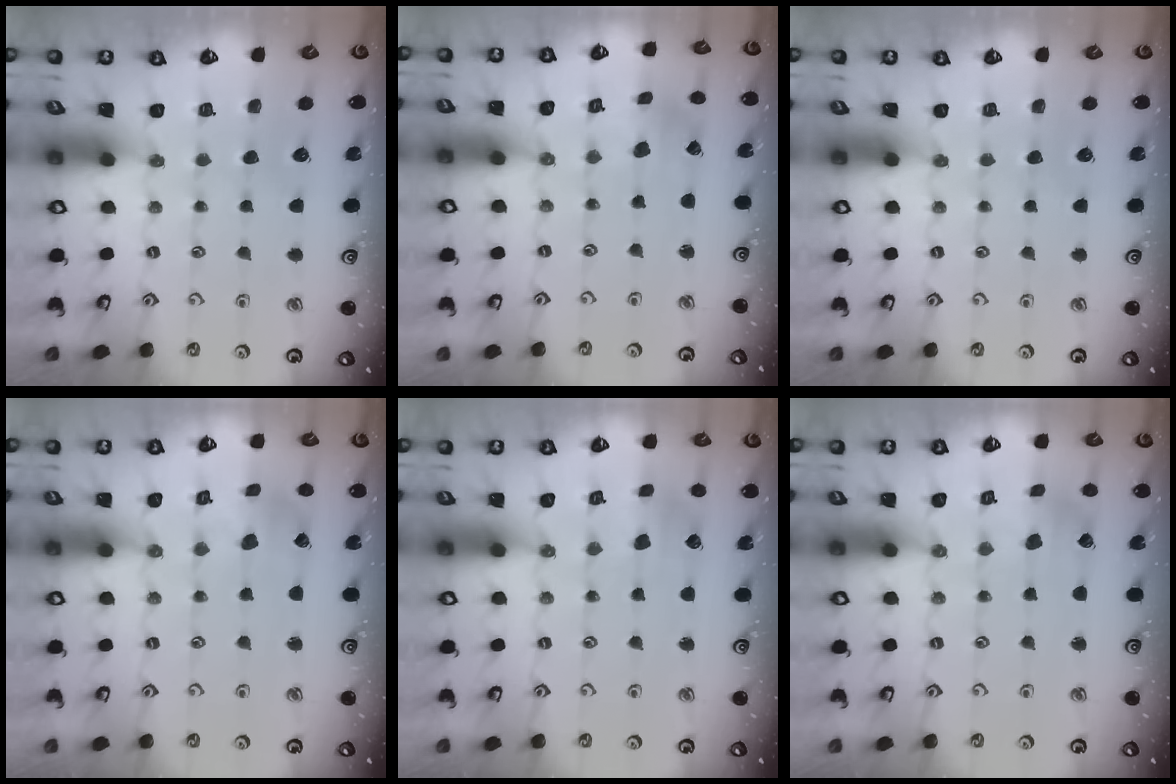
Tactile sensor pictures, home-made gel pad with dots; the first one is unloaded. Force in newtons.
{"total": 0.8, "press": 0.7, "slide": 0.3}
{"total": 0.0}
{"total": 1.5, "press": 1.5, "slide": 0.3}
{"total": 3.1, "press": 3.1, "slide": 0.3}
{"total": 1.4, "press": 1.4, "slide": 0.3}